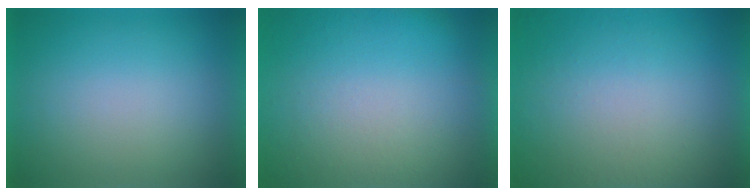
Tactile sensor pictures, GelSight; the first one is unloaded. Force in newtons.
{"total": 5.7}
{"total": 1.2}